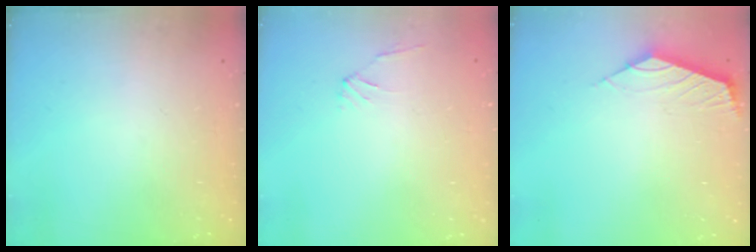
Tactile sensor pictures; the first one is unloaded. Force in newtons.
{"total": 1.0, "press": 0.8, "slide": 0.6}
{"total": 2.4, "press": 2.3, "slide": 0.6}